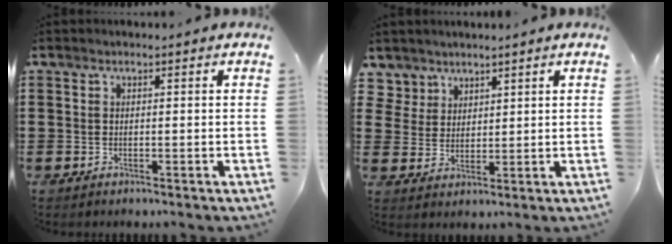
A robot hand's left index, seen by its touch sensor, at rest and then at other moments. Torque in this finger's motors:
{"motor_torque": [0.04, 0.20, -0.12, -0.07]}